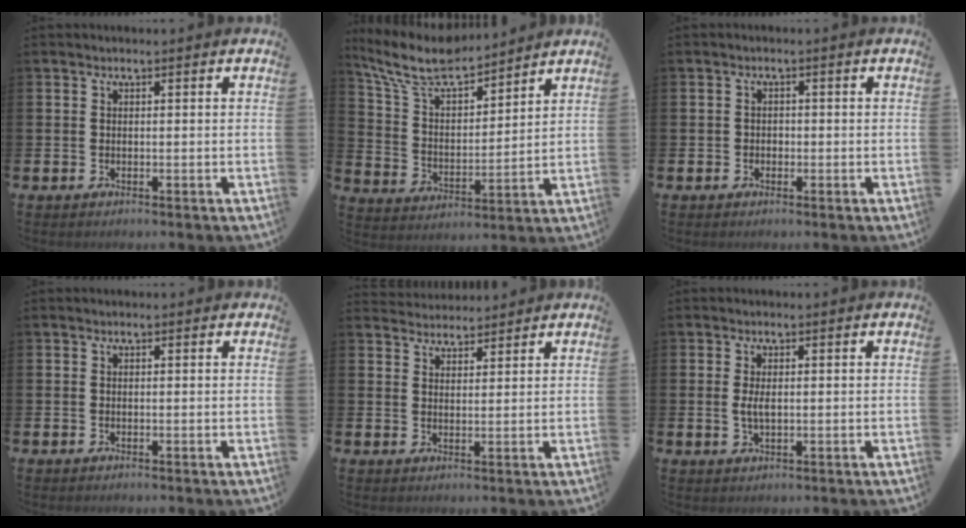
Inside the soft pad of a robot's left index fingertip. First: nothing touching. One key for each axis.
{"total": 9.3, "fx": 8.3, "fy": 2.2, "fz": 3.8, "tx": -0.110, "ty": -0.044, "tz": 0.148}
{"total": 1.2, "fx": -0.5, "fy": 1.0, "fz": 0.3, "tx": -0.004, "ty": 0.003, "tz": -0.013}
{"total": 0.0}
{"total": 3.4, "fx": 3.3, "fy": 0.8, "fz": -0.3, "tx": 0.001, "ty": -0.015, "tz": 0.061}
{"total": 2.3, "fx": 0.2, "fy": 0.9, "fz": 2.1, "tx": -0.037, "ty": 0.001, "tz": 0.001}